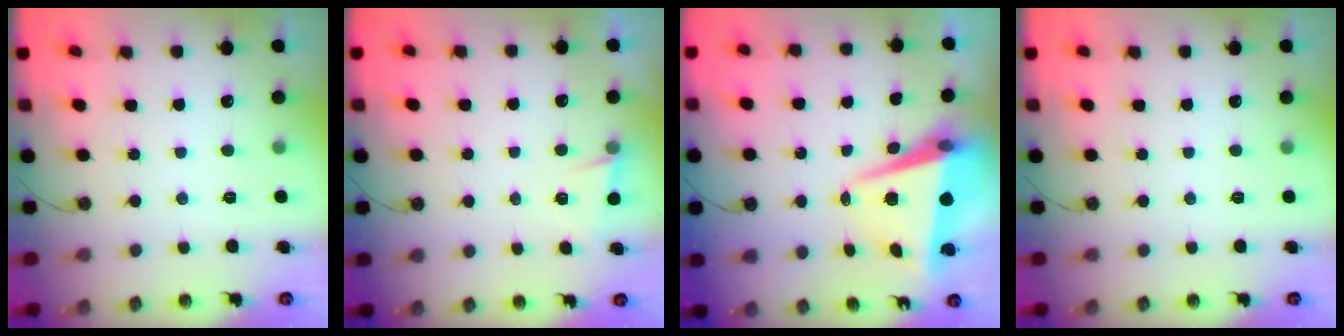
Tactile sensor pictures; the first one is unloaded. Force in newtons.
{"total": 2.7, "press": 2.6, "slide": 1.0}
{"total": 8.2, "press": 7.9, "slide": 2.1}
{"total": 0.0}